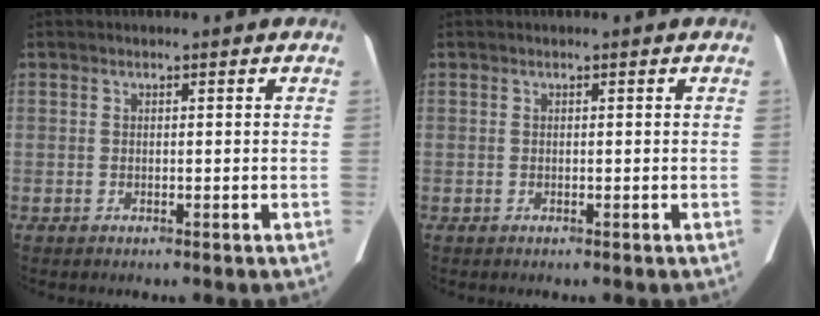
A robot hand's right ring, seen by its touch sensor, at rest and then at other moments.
{"total": 0.0}